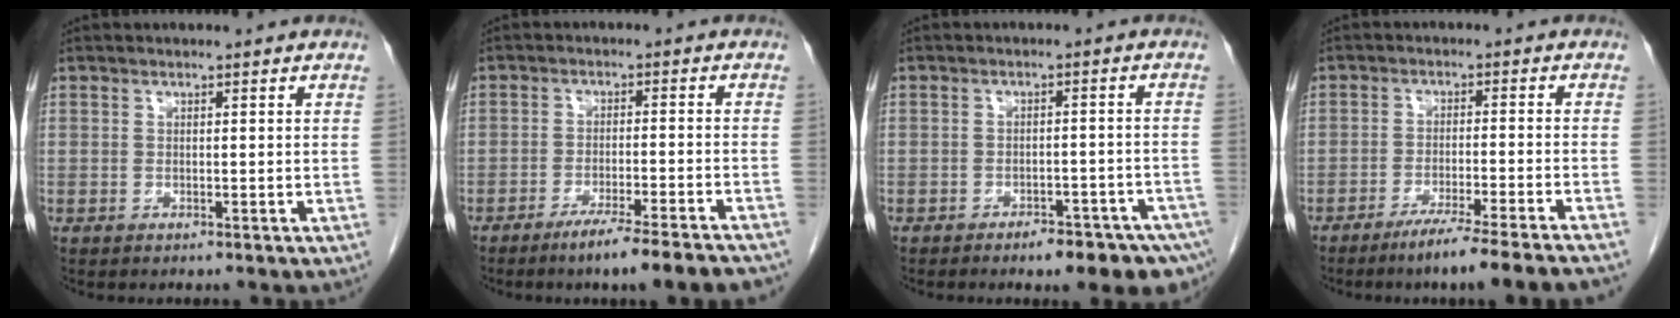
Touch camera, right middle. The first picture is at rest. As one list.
[{"total": 11.1, "force": [-9.0, 0.3, 6.4], "torque": [-0.072, -0.015, -0.134]}, {"total": 8.6, "force": [-6.4, 2.7, 5.1], "torque": [-0.047, 0.011, -0.083]}, {"total": 11.1, "force": [-9.1, -1.7, 6.2], "torque": [-0.066, -0.032, -0.138]}]